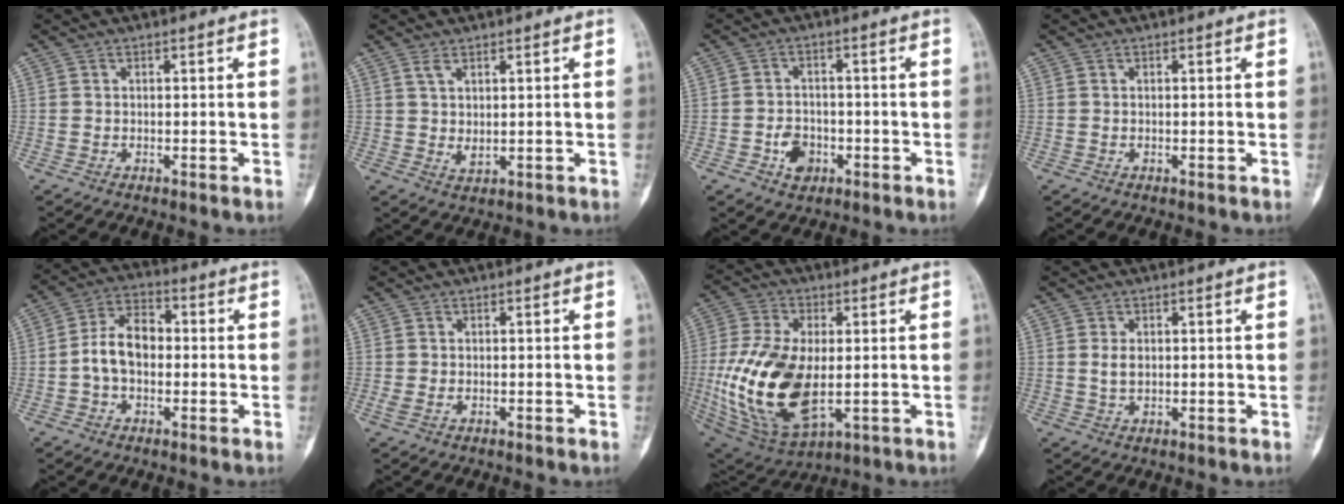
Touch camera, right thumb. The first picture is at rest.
{"total": 2.9, "force": [1.2, 1.2, 2.4], "torque": [-0.050, -0.009, 0.031]}
{"total": 4.9, "force": [-2.0, 3.7, 2.6], "torque": [-0.026, 0.014, -0.032]}
{"total": 0.0}
{"total": 8.7, "force": [-0.7, 5.8, 6.5], "torque": [-0.109, 0.030, -0.024]}
{"total": 1.2, "force": [-0.3, 0.7, 0.9], "torque": [-0.028, 0.001, -0.003]}
{"total": 20.1, "force": [-1.5, 10.8, 16.9], "torque": [-0.351, -0.012, -0.007]}
{"total": 2.4, "force": [0.4, 1.5, 1.9], "torque": [-0.034, -0.003, 0.011]}